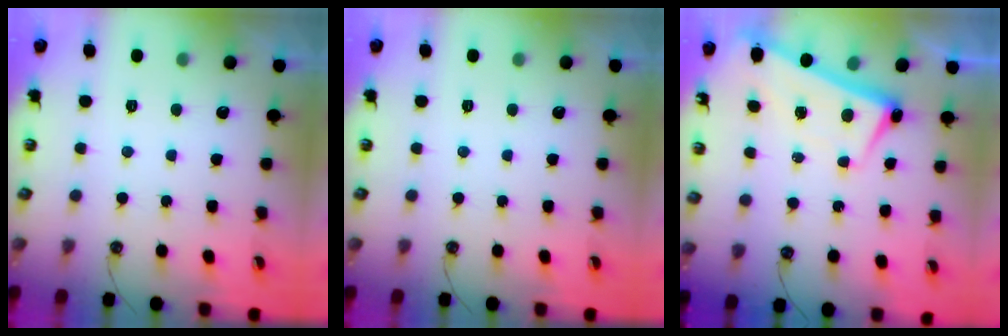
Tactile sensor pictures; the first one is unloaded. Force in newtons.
{"total": 0.0}
{"total": 2.6, "press": 2.4, "slide": 0.8}